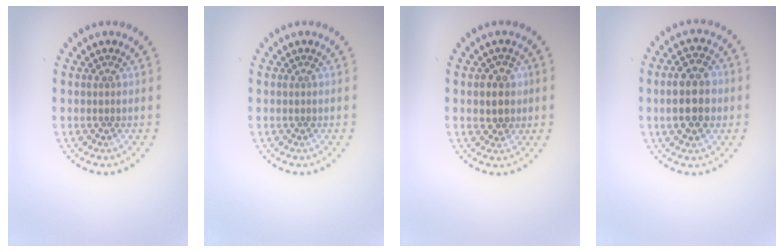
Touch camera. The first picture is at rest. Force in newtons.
{"total": 0.0}
{"total": 2.6, "press": 2.5, "slide": 0.8}
{"total": 5.5, "press": 5.5, "slide": 0.3}